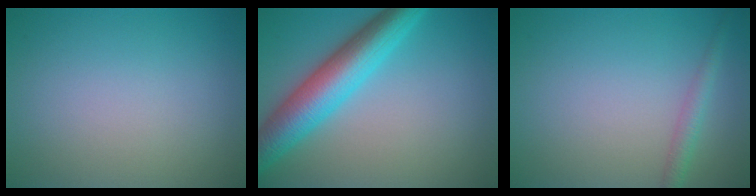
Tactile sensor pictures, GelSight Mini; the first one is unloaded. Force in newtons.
{"total": 7.2, "press": 7.2, "slide": 0.2}
{"total": 1.8, "press": 1.8, "slide": 0.1}